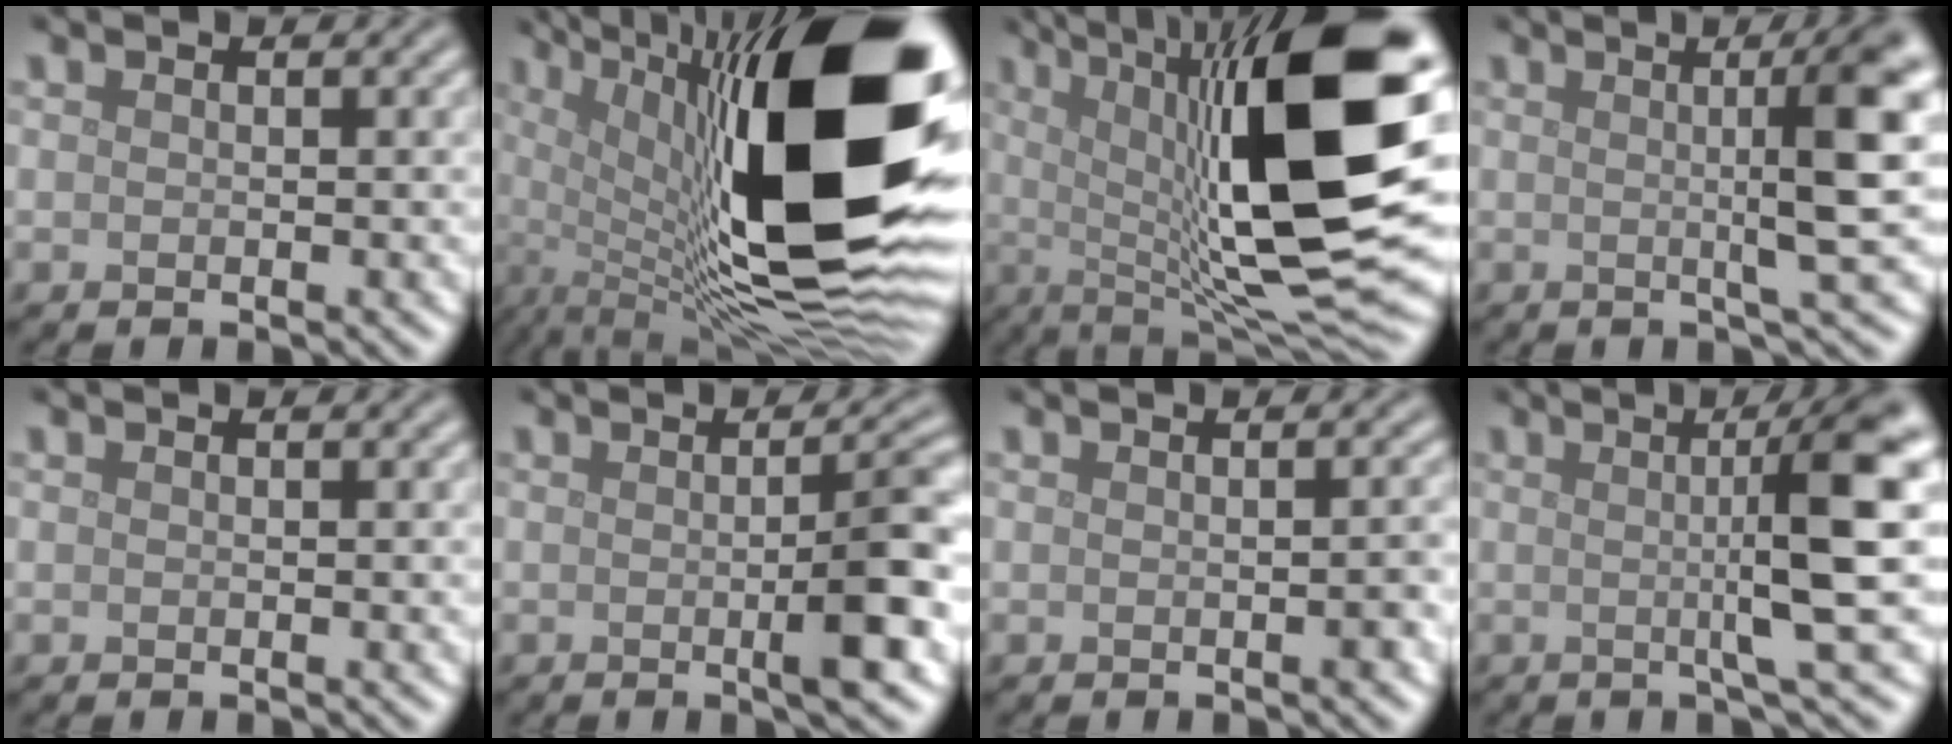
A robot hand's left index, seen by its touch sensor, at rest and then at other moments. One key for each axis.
{"total": 20.1, "fx": 2.8, "fy": 6.7, "fz": 18.8, "tx": -0.300, "ty": 0.009, "tz": 0.045}
{"total": 17.7, "fx": 2.4, "fy": 5.0, "fz": 16.8, "tx": -0.248, "ty": 0.007, "tz": 0.033}
{"total": 7.2, "fx": 0.8, "fy": 1.0, "fz": 7.1, "tx": -0.095, "ty": 0.009, "tz": 0.013}
{"total": 0.0}
{"total": 5.3, "fx": -0.4, "fy": 0.9, "fz": 5.2, "tx": -0.069, "ty": 0.001, "tz": -0.009}
{"total": 1.2, "fx": -0.3, "fy": 0.2, "fz": 1.2, "tx": -0.013, "ty": 0.000, "tz": -0.003}
{"total": 8.1, "fx": 0.7, "fy": 1.0, "fz": 8.0, "tx": -0.113, "ty": 0.011, "tz": 0.010}